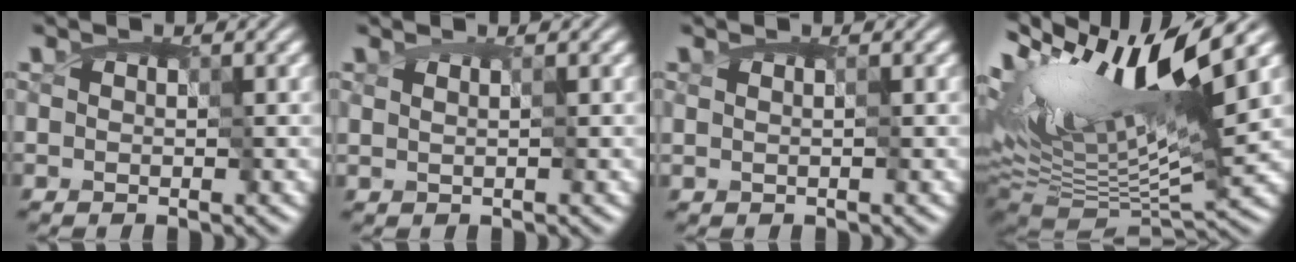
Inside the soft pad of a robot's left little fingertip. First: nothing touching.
{"total": 0.0}
{"total": 0.0}
{"total": 13.9, "force": [4.0, 3.8, 12.7], "torque": [-0.243, 0.024, 0.079]}